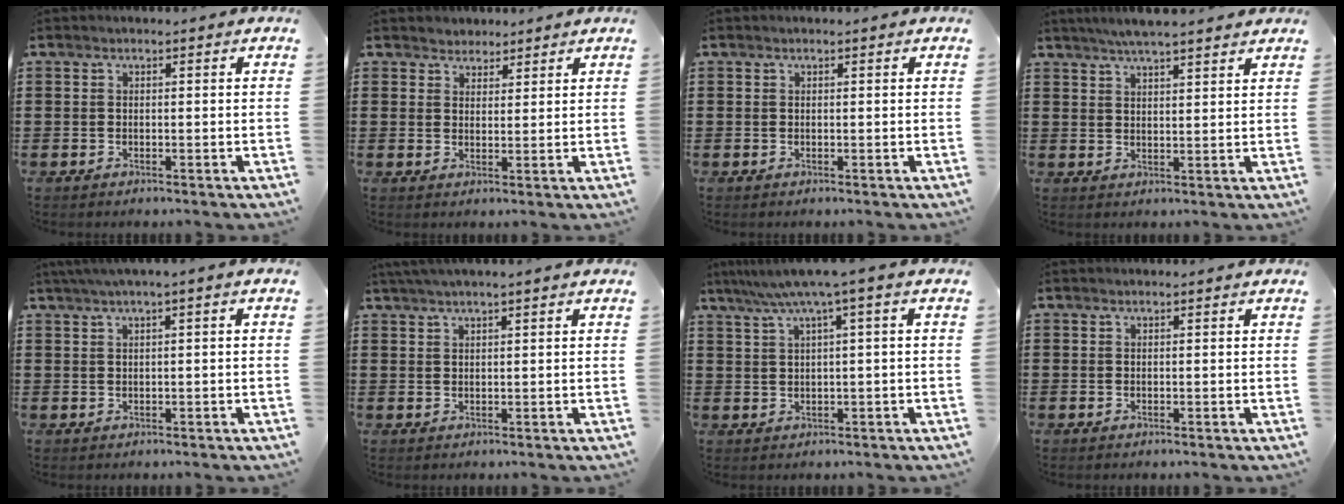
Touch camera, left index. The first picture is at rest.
{"total": 2.4, "force": [2.0, 1.3, -0.4], "torque": [-0.003, 0.008, 0.038]}
{"total": 0.0}
{"total": 4.3, "force": [3.9, 0.2, 1.8], "torque": [-0.045, -0.006, 0.070]}
{"total": 1.6, "force": [0.2, -0.1, 1.6], "torque": [-0.027, -0.004, 0.002]}
{"total": 1.5, "force": [1.3, -0.3, 0.9], "torque": [-0.017, 0.000, 0.024]}
{"total": 4.8, "force": [1.9, -0.7, 4.3], "torque": [-0.086, -0.010, 0.029]}
{"total": 0.0}